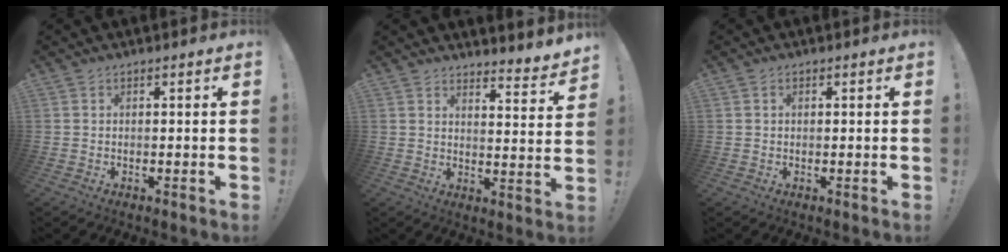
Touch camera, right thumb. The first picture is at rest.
{"total": 4.9, "force": [4.4, 0.3, 2.2], "torque": [-0.021, -0.051, 0.072]}
{"total": 0.7, "force": [0.2, 0.6, 0.2], "torque": [-0.006, 0.004, 0.003]}